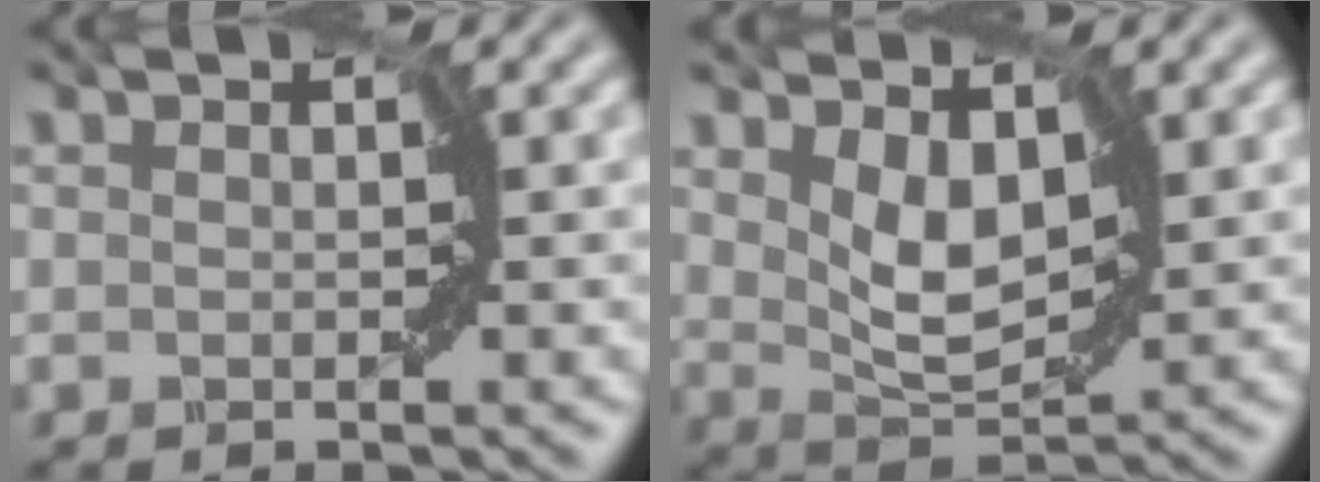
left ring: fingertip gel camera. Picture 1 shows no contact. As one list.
[{"total": 3.6, "force": [1.3, 2.1, 2.7], "torque": [-0.061, -0.007, 0.032]}]